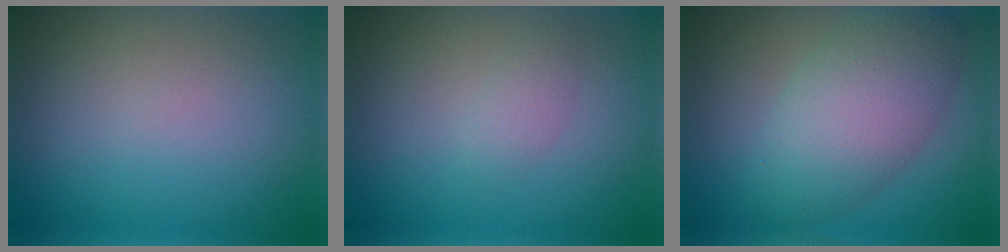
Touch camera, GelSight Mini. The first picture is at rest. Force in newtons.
{"total": 1.2, "press": 1.2, "slide": 0.1}
{"total": 6.9, "press": 6.9, "slide": 0.3}